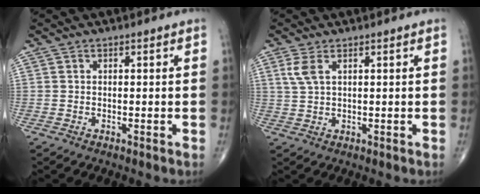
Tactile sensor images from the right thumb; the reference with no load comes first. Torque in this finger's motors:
{"motor_torque": [0.06, 0.09, 0.14, 0.07, 0.05]}